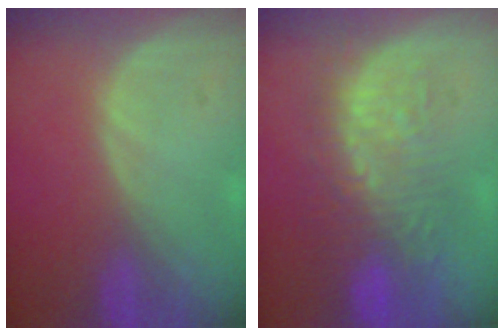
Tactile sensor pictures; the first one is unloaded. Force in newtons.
{"total": 10.0, "press": 9.3, "slide": 3.8}